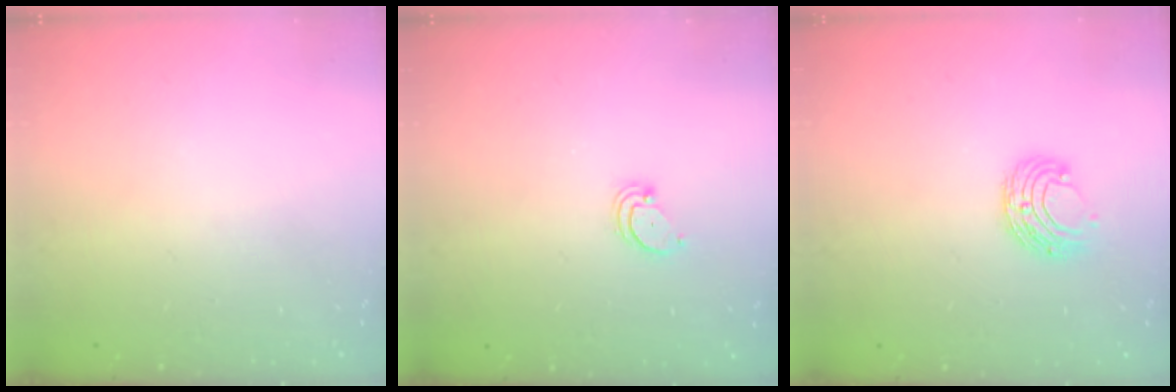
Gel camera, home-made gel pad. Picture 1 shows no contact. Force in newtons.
{"total": 2.0, "press": 2.0, "slide": 0.2}
{"total": 7.5, "press": 7.5, "slide": 0.7}